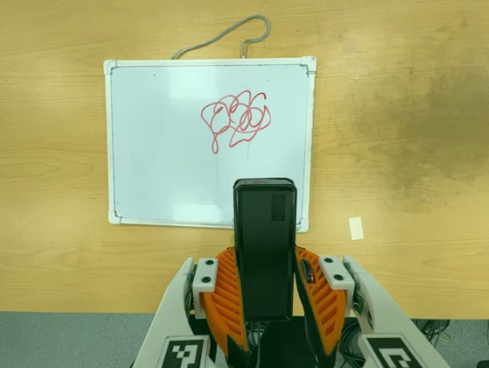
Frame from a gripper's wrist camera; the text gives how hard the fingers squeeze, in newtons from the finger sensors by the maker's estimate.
{"total": 4.9, "left": 3.5, "right": 6.3}